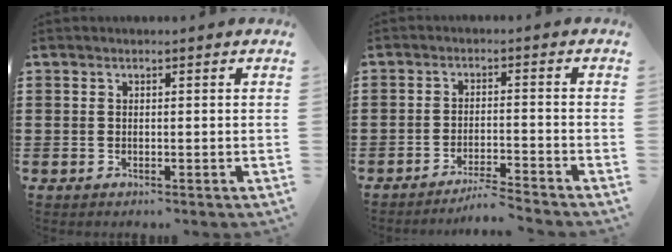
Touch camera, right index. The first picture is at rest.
{"total": 3.7, "force": [-3.6, -0.6, 0.9], "torque": [-0.018, -0.007, -0.073]}